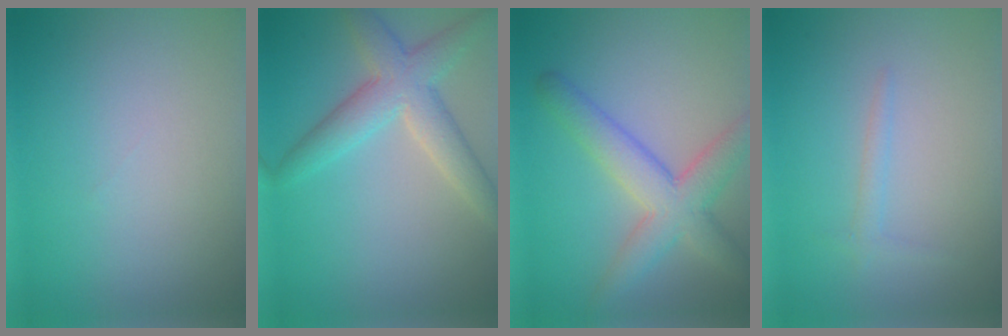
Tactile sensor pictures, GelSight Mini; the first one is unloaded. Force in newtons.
{"total": 4.8, "press": 4.8, "slide": 0.3}
{"total": 5.5, "press": 5.5, "slide": 0.1}
{"total": 1.0, "press": 1.0, "slide": 0.1}